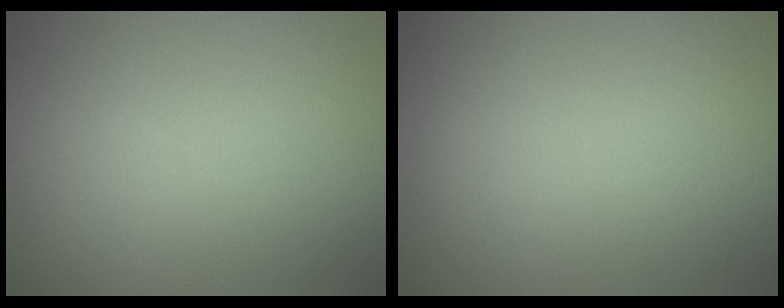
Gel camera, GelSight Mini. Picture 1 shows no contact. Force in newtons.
{"total": 0.0}